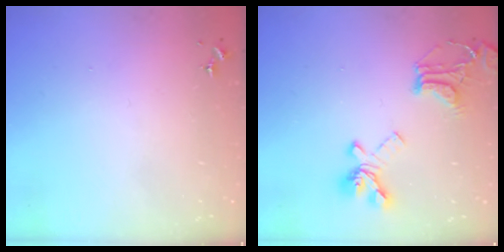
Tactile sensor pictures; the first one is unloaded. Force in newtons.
{"total": 20.9, "press": 20.8, "slide": 2.1}